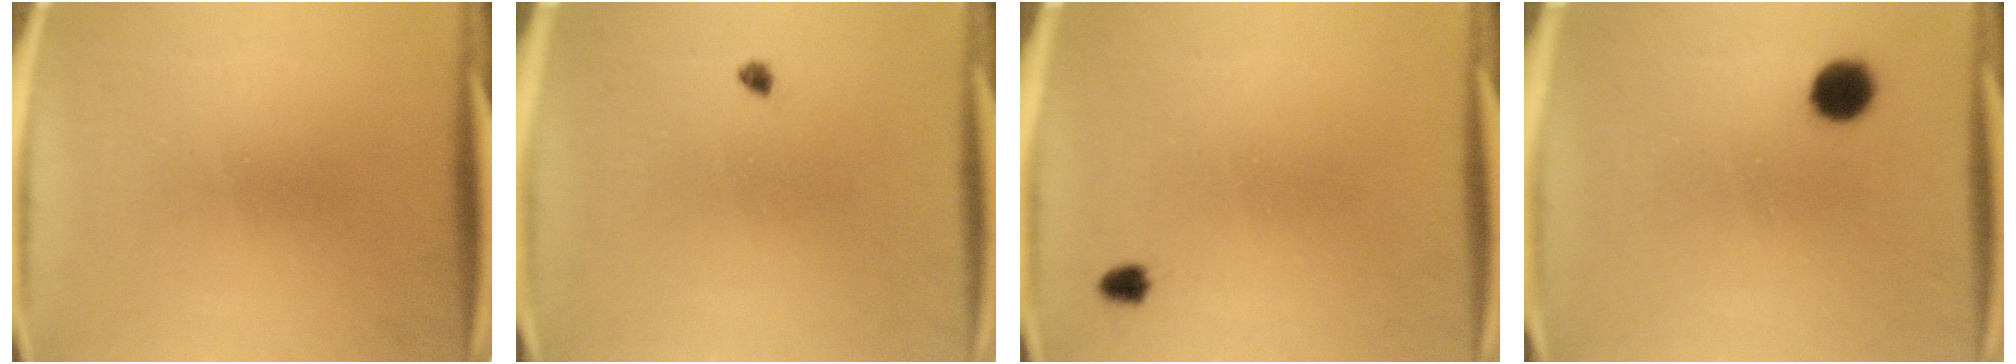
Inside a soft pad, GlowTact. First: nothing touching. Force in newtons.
{"total": 0.9}
{"total": 1.5}
{"total": 5.1}